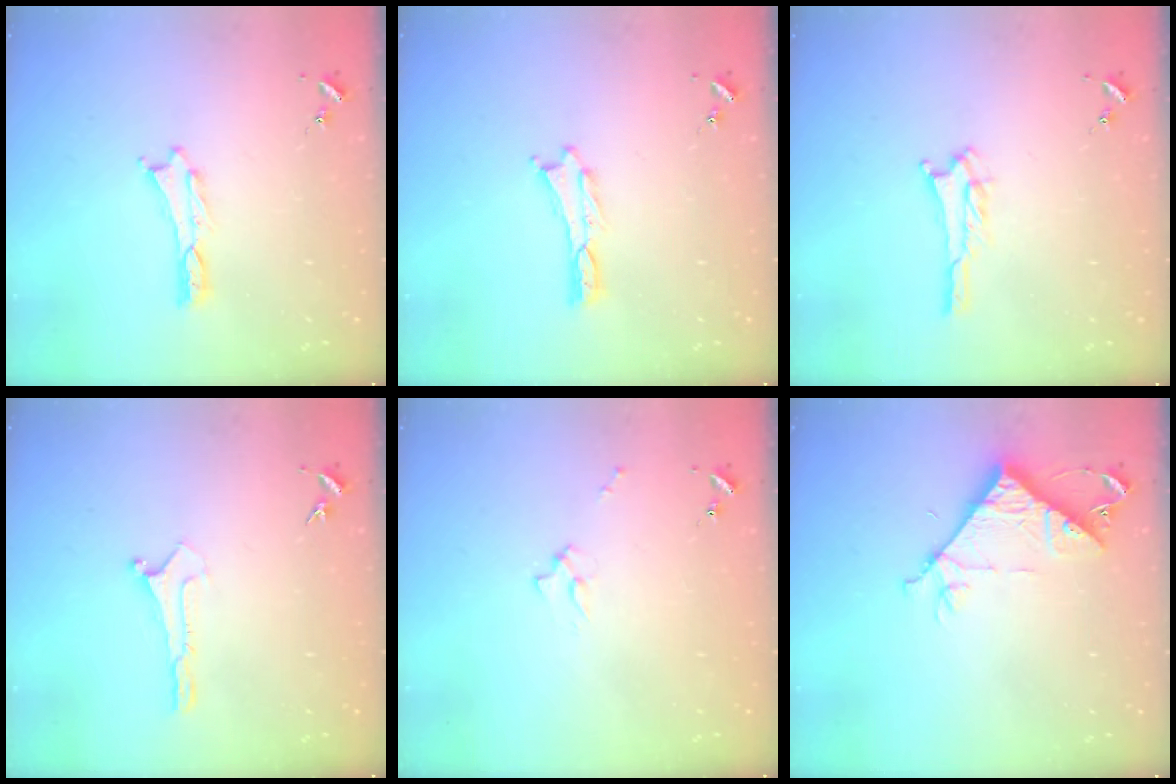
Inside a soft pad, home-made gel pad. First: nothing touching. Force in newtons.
{"total": 0.0}
{"total": 2.8, "press": 2.8, "slide": 0.3}
{"total": 0.0}
{"total": 1.7, "press": 1.6, "slide": 0.2}
{"total": 8.3, "press": 8.3, "slide": 0.8}